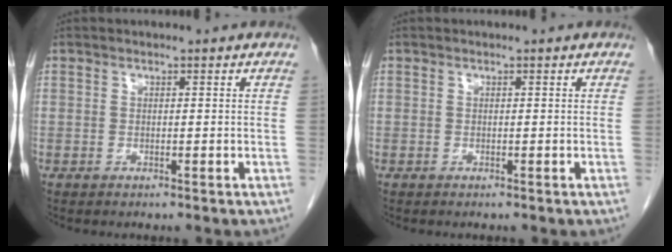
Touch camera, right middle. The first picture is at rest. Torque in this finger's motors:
{"motor_torque": [0.01, 0.00, -0.02, 0.01]}